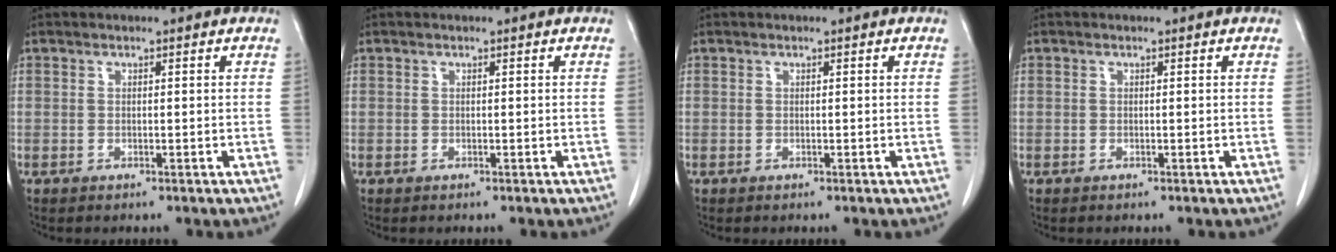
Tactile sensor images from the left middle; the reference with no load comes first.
{"total": 0.0}
{"total": 0.0}
{"total": 0.0}